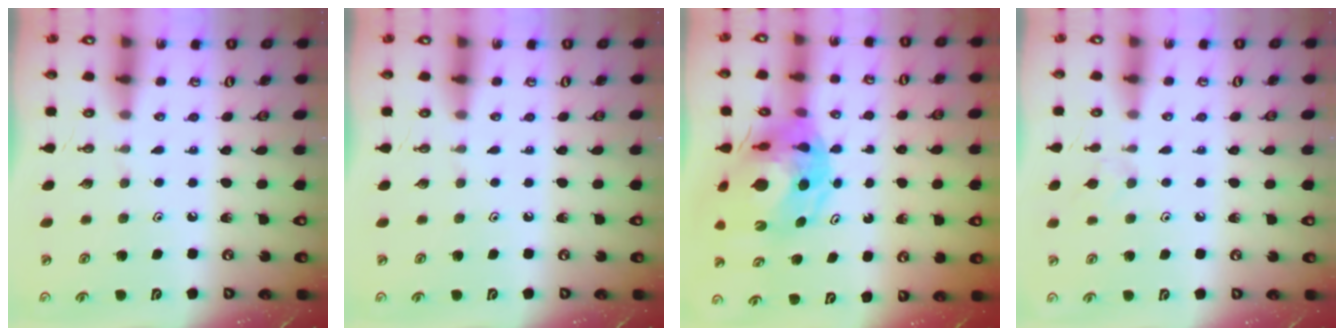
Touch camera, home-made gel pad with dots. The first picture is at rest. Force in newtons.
{"total": 0.0}
{"total": 13.7, "press": 13.6, "slide": 1.6}
{"total": 3.3, "press": 3.3, "slide": 0.7}